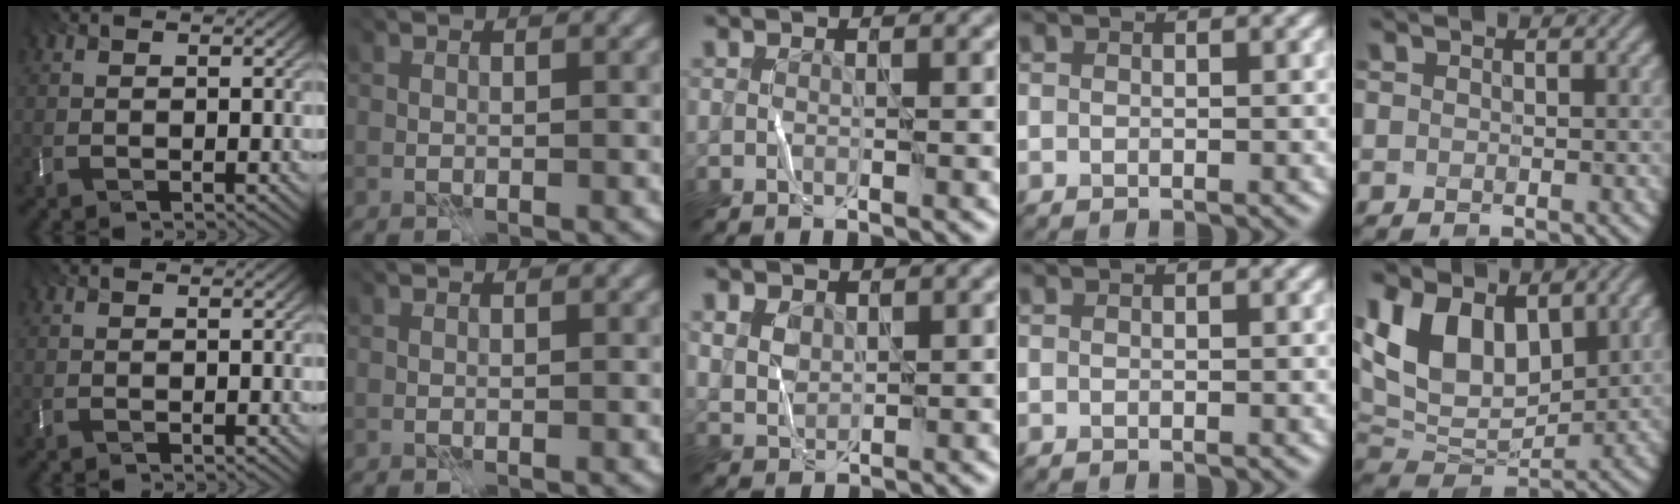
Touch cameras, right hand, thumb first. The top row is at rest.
{"middle": {"total": 0.9, "force": [0.7, 0.6, -0.1], "torque": [-0.024, 0.002, 0.032]}, "little": {"total": 7.5, "force": [2.8, 4.7, 5.1], "torque": [-0.118, -0.007, 0.056]}}